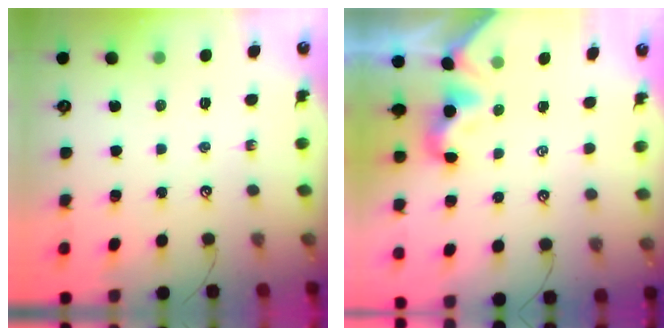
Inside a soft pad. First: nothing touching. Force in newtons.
{"total": 2.1, "press": 2.1, "slide": 0.5}